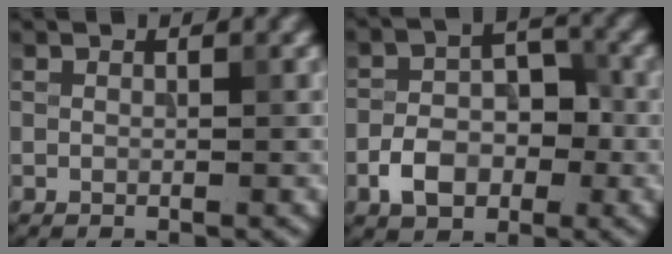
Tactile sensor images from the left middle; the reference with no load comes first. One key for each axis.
{"total": 5.0, "fx": -1.9, "fy": 3.2, "fz": 3.2, "tx": -0.047, "ty": 0.004, "tz": -0.036}